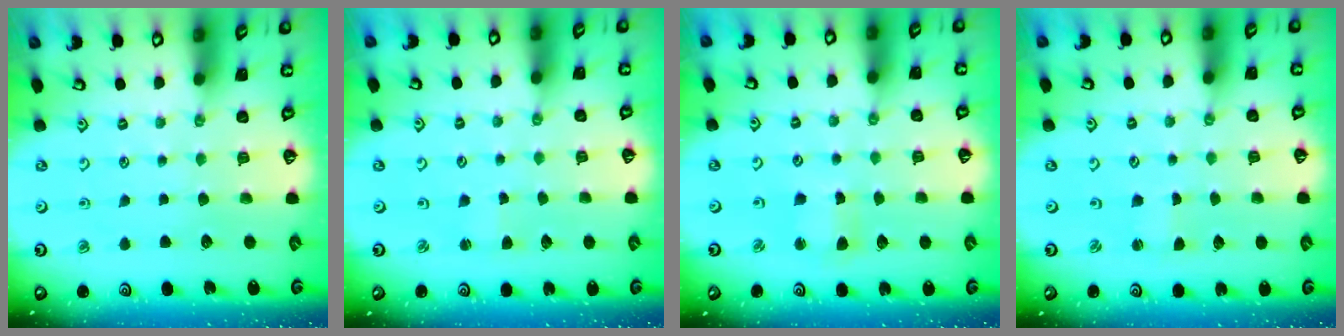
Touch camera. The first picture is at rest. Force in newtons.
{"total": 1.5, "press": 1.5, "slide": 0.1}
{"total": 3.8, "press": 3.7, "slide": 0.4}
{"total": 0.0}